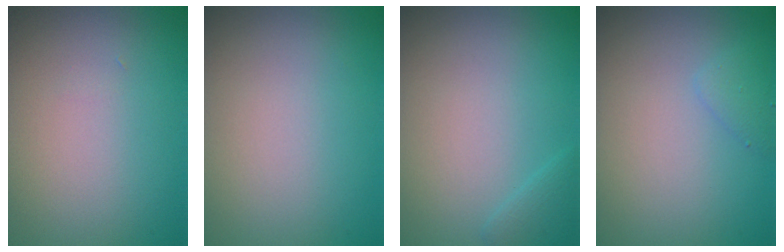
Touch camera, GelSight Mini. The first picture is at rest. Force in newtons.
{"total": 0.0}
{"total": 1.2, "press": 1.2, "slide": 0.0}
{"total": 1.1, "press": 1.1, "slide": 0.0}